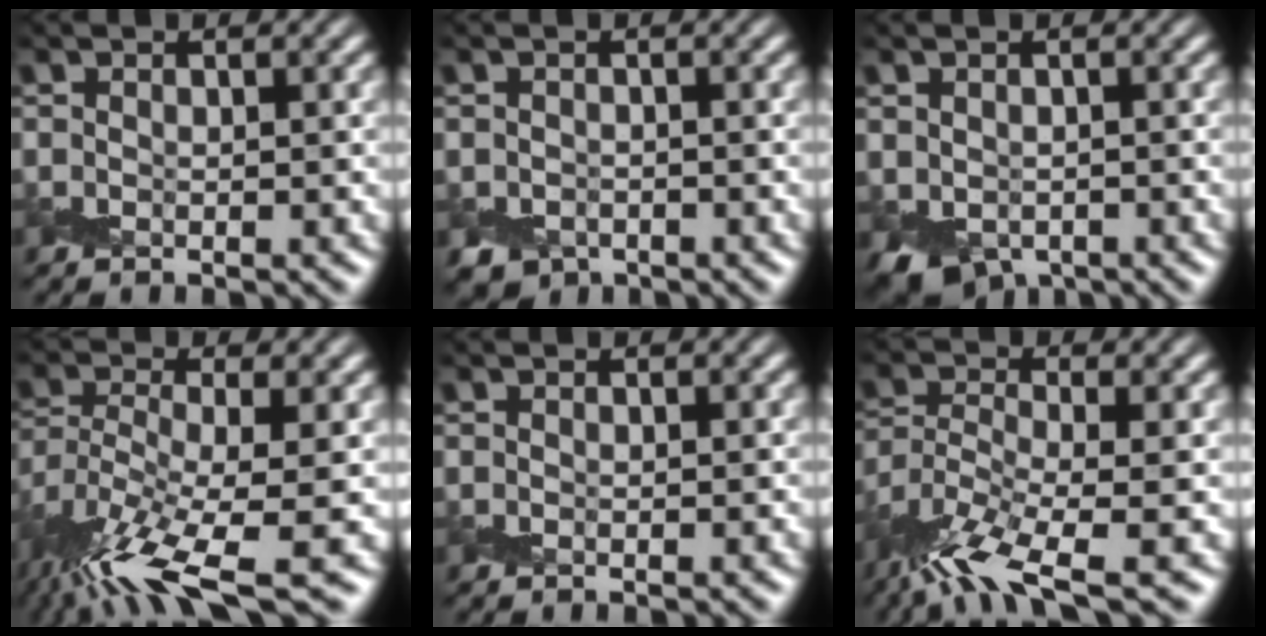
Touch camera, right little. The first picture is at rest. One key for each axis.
{"total": 1.4, "fx": -0.9, "fy": 1.1, "fz": 0.1, "tx": 0.007, "ty": -0.003, "tz": -0.018}
{"total": 3.3, "fx": -0.7, "fy": 2.6, "fz": 1.9, "tx": -0.036, "ty": -0.011, "tz": -0.012}
{"total": 10.9, "fx": -7.0, "fy": 2.2, "fz": 8.0, "tx": -0.151, "ty": -0.011, "tz": -0.136}
{"total": 0.0}
{"total": 8.3, "fx": -6.5, "fy": 1.4, "fz": 4.9, "tx": -0.094, "ty": -0.009, "tz": -0.132}